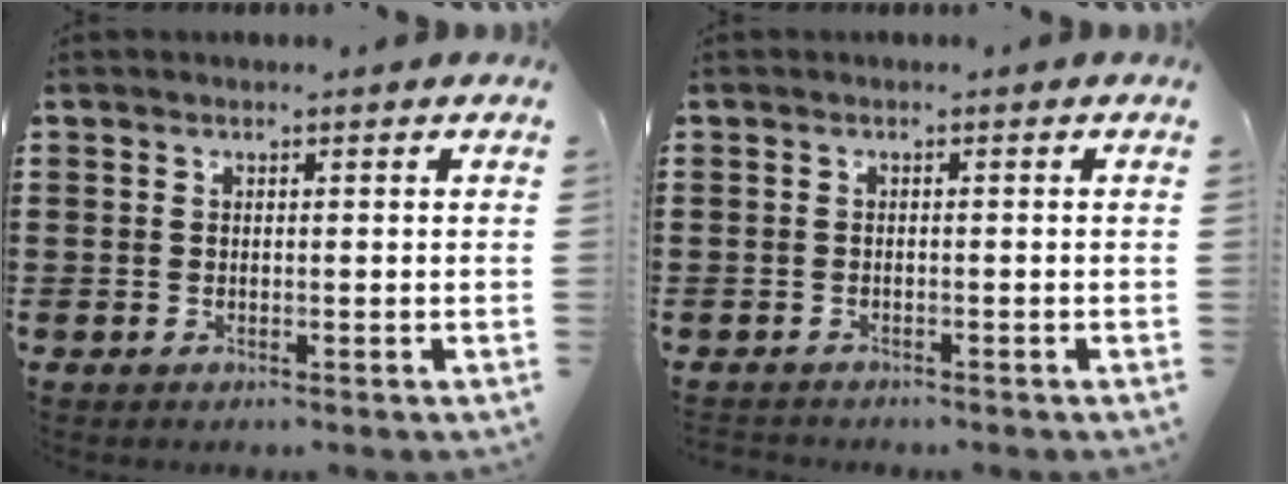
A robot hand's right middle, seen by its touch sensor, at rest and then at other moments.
{"total": 0.8, "force": [-0.8, 0.0, 0.0], "torque": [-0.002, -0.001, -0.017]}